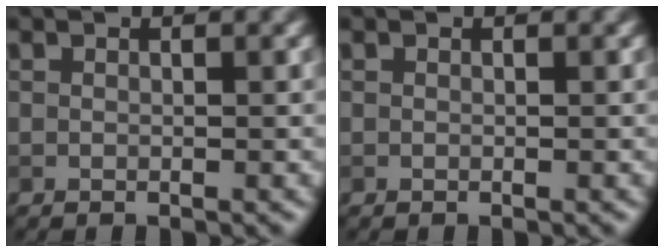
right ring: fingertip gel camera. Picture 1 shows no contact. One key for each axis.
{"total": 0.0}